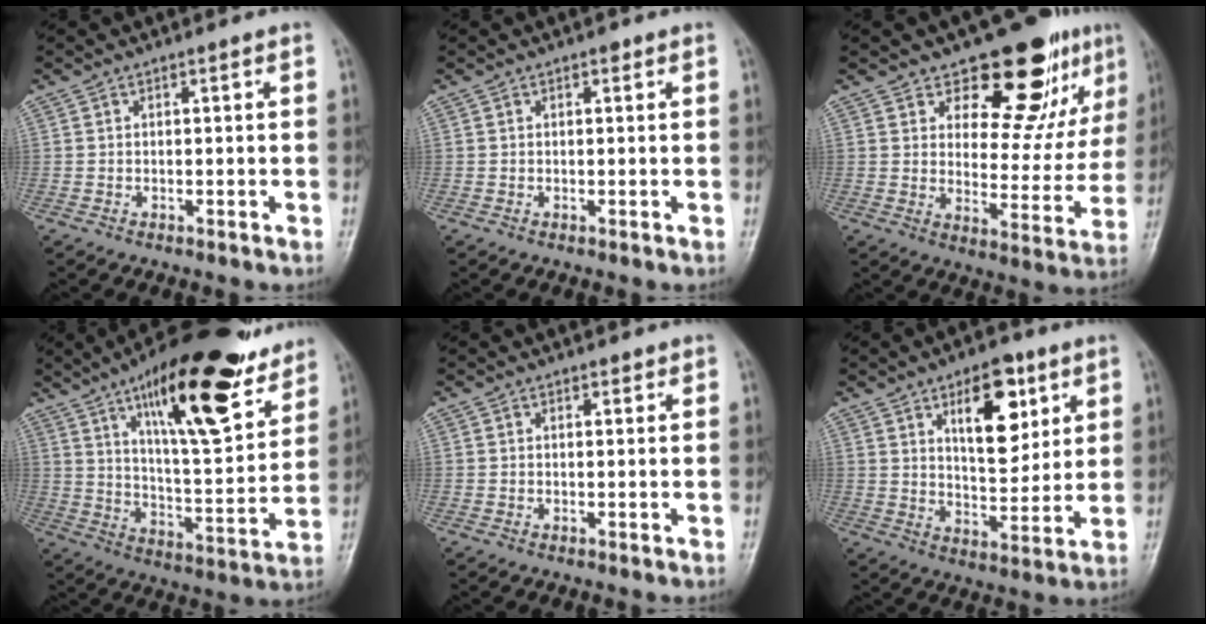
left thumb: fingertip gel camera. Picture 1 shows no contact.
{"total": 0.8, "force": [0.4, 0.4, 0.5], "torque": [-0.002, -0.001, 0.003]}
{"total": 16.5, "force": [10.6, 7.8, 9.9], "torque": [-0.063, -0.073, 0.150]}
{"total": 24.7, "force": [14.9, 7.6, 18.1], "torque": [-0.245, -0.057, 0.236]}
{"total": 0.9, "force": [0.7, 0.5, 0.3], "torque": [0.003, -0.003, 0.005]}
{"total": 12.6, "force": [5.8, 6.4, 9.2], "torque": [-0.102, -0.030, 0.094]}